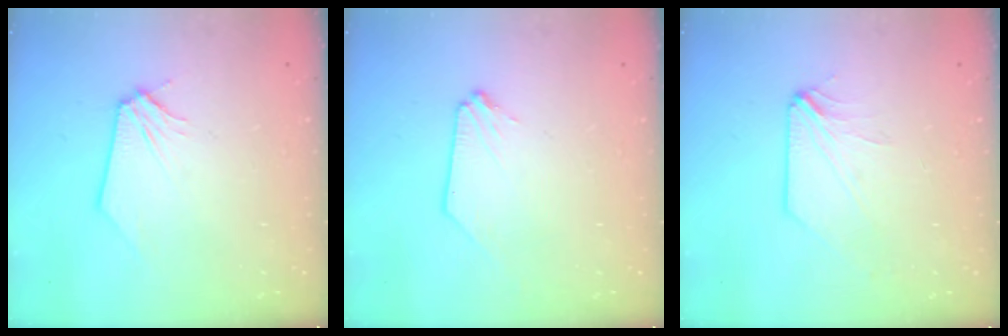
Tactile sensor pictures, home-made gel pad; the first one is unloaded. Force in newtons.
{"total": 0.0}
{"total": 3.8, "press": 3.7, "slide": 0.8}